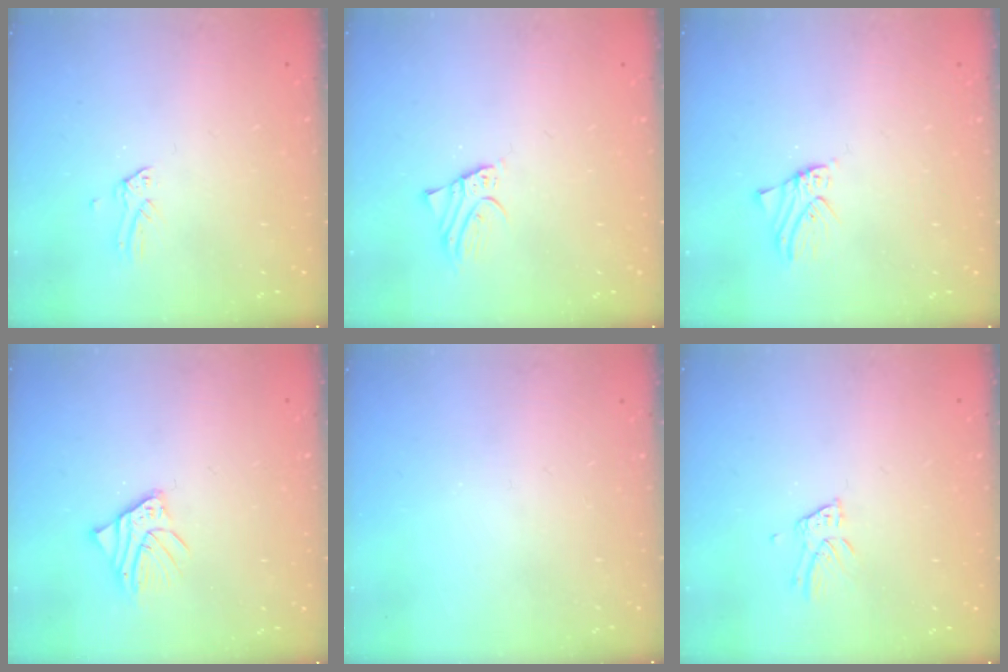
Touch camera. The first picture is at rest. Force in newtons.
{"total": 2.3, "press": 2.3, "slide": 0.2}
{"total": 1.0, "press": 1.0, "slide": 0.0}
{"total": 4.2, "press": 4.1, "slide": 0.5}
{"total": 0.0}
{"total": 4.3, "press": 4.3, "slide": 0.2}